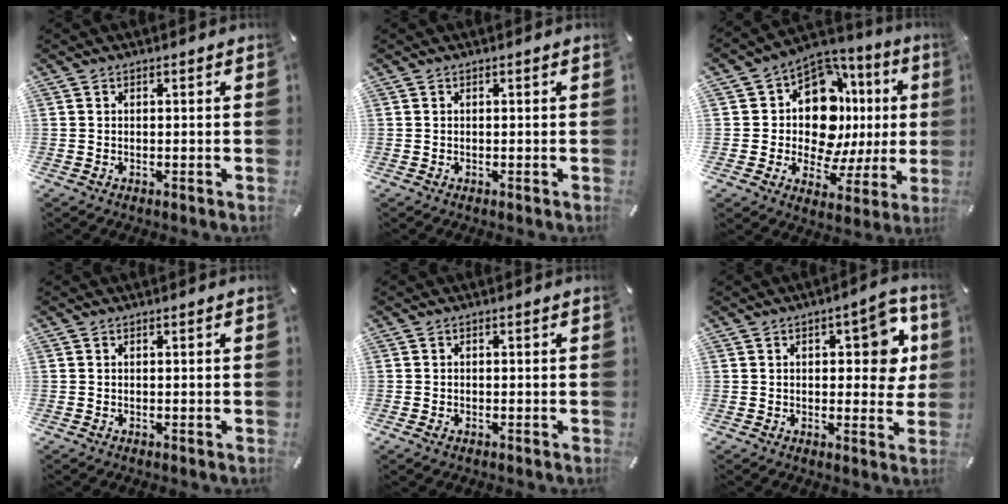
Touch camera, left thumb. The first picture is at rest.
{"total": 0.0}
{"total": 15.1, "force": [3.3, 11.4, 9.4], "torque": [-0.151, -0.037, 0.066]}
{"total": 0.0}
{"total": 1.0, "force": [-0.4, 0.6, 0.7], "torque": [-0.013, 0.001, -0.009]}
{"total": 10.7, "force": [2.6, 5.3, 8.9], "torque": [-0.104, -0.008, 0.037]}